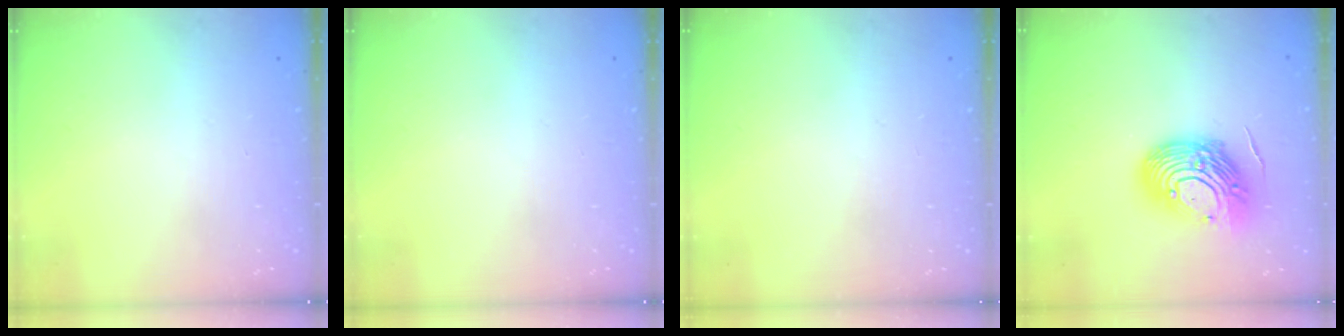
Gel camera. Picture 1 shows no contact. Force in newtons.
{"total": 0.0}
{"total": 0.0}
{"total": 14.9, "press": 14.7, "slide": 2.7}